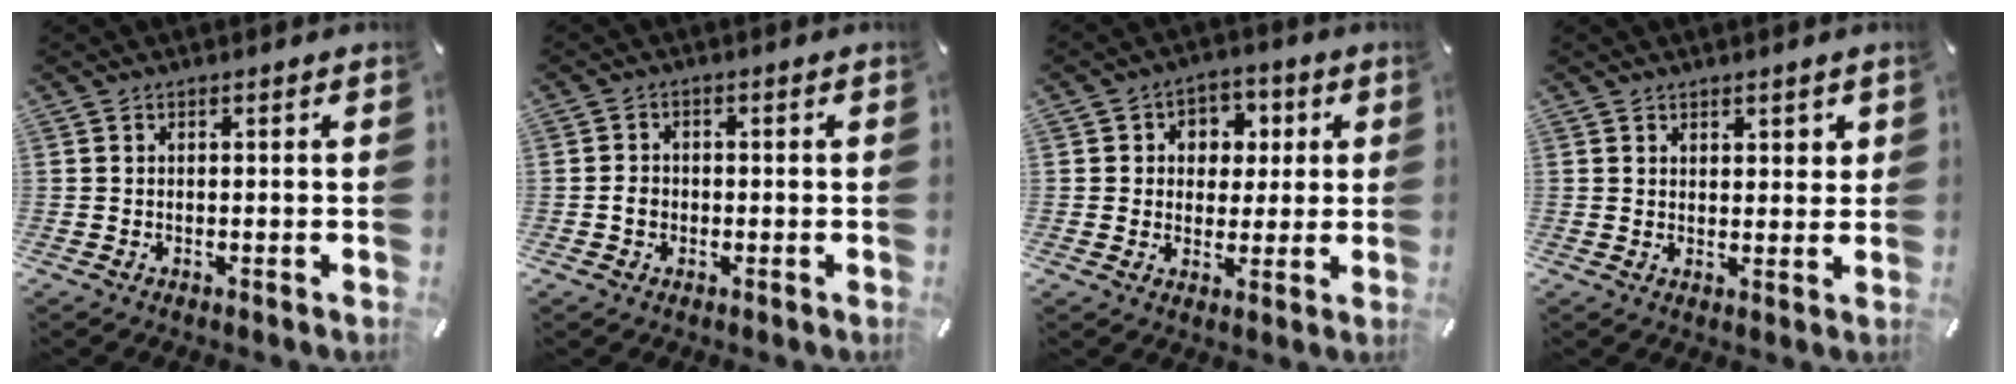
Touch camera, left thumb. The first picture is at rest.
{"total": 2.8, "force": [-0.7, 2.3, 1.4], "torque": [-0.025, 0.006, -0.013]}
{"total": 7.0, "force": [0.7, 6.6, 2.0], "torque": [-0.029, 0.000, 0.009]}
{"total": 2.7, "force": [2.0, 1.8, 0.4], "torque": [0.005, -0.007, 0.034]}